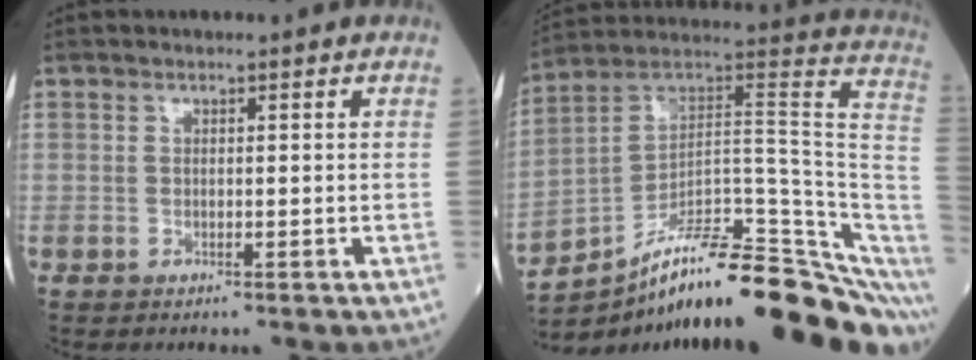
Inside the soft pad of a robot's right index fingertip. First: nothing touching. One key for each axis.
{"total": 25.3, "fx": -18.8, "fy": 3.8, "fz": 16.5, "tx": -0.144, "ty": 0.057, "tz": -0.284}